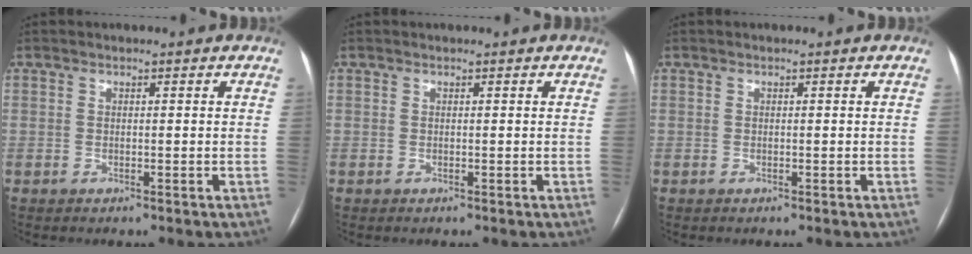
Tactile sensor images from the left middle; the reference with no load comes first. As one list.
[{"total": 0.0}, {"total": 0.0}]